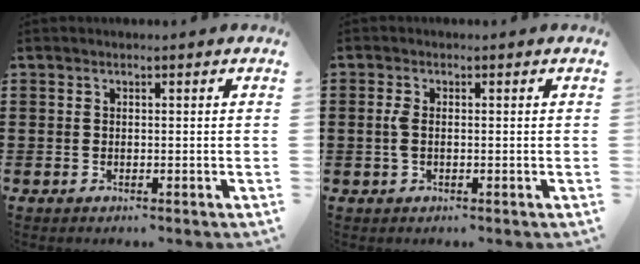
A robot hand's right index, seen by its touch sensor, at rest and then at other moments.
{"total": 2.1, "force": [-0.2, 0.8, 1.9], "torque": [-0.045, -0.002, -0.006]}